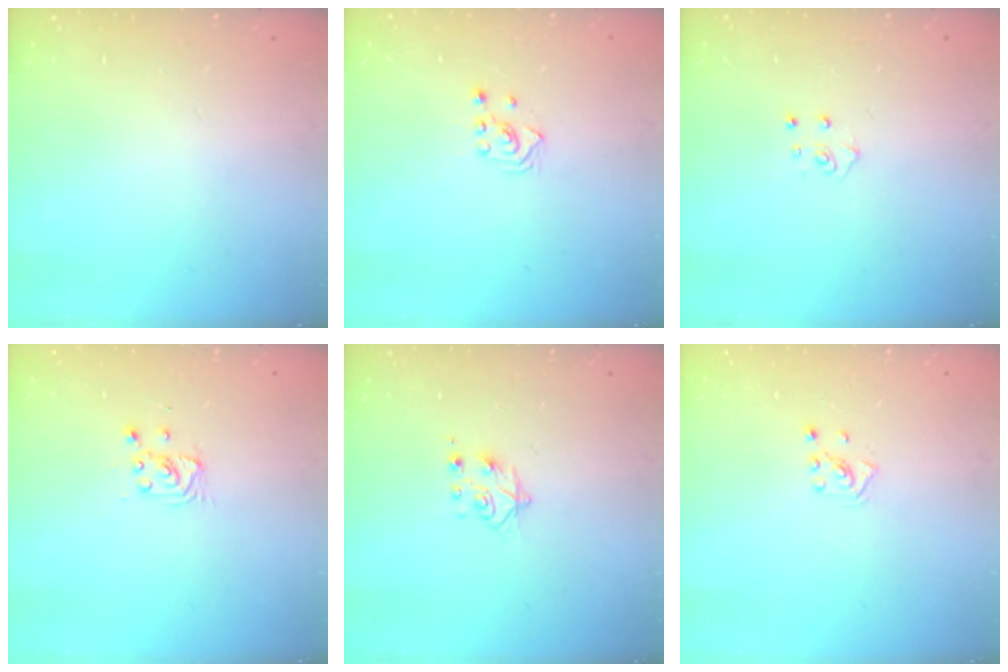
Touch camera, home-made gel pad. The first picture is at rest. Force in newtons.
{"total": 2.6, "press": 2.4, "slide": 0.9}
{"total": 4.6, "press": 4.6, "slide": 0.4}
{"total": 2.9, "press": 2.9, "slide": 0.4}
{"total": 7.6, "press": 7.5, "slide": 0.7}
{"total": 2.2, "press": 2.2, "slide": 0.3}